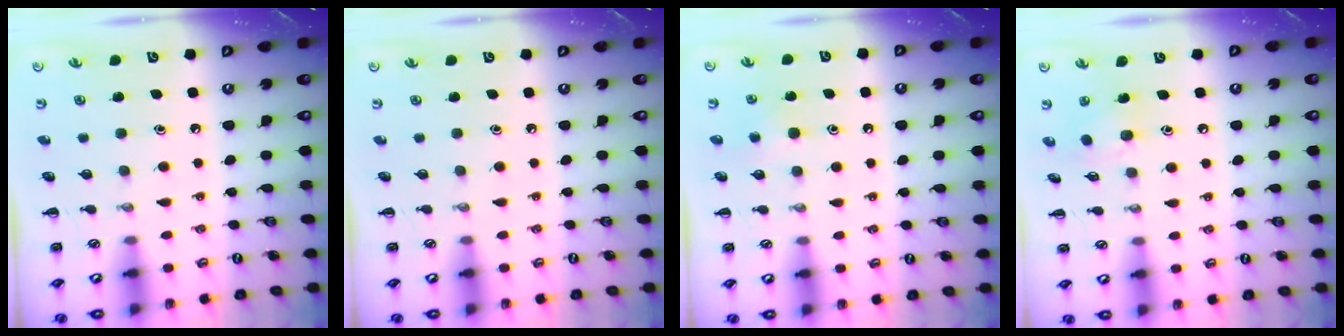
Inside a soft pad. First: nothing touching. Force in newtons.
{"total": 0.0}
{"total": 4.8, "press": 4.5, "slide": 1.7}
{"total": 7.4, "press": 7.3, "slide": 0.6}